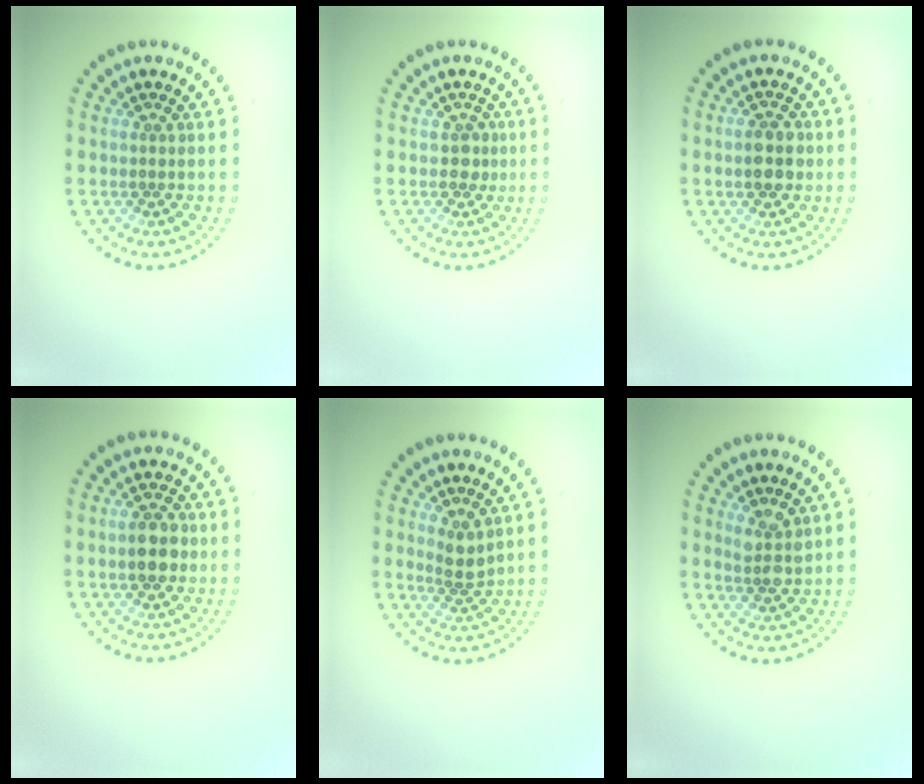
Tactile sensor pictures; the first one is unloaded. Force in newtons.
{"total": 1.2, "press": 1.1, "slide": 0.5}
{"total": 2.8, "press": 2.8, "slide": 0.1}
{"total": 3.3, "press": 3.3, "slide": 0.0}
{"total": 2.1, "press": 1.7, "slide": 1.2}
{"total": 2.2, "press": 2.0, "slide": 0.9}